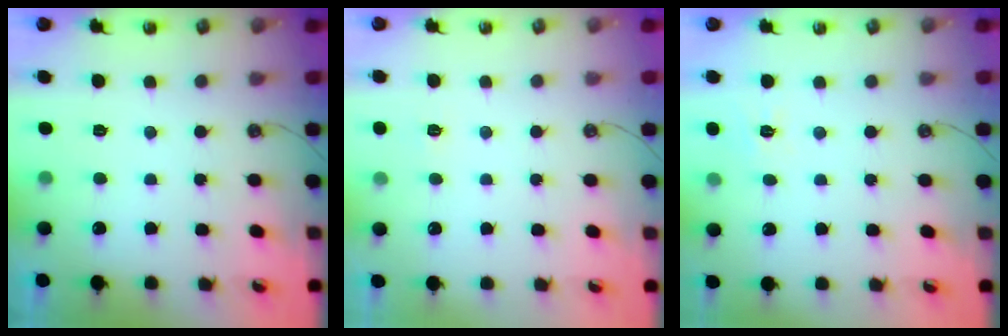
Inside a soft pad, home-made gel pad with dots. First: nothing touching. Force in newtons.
{"total": 3.6, "press": 3.6, "slide": 0.4}
{"total": 3.8, "press": 3.8, "slide": 0.5}